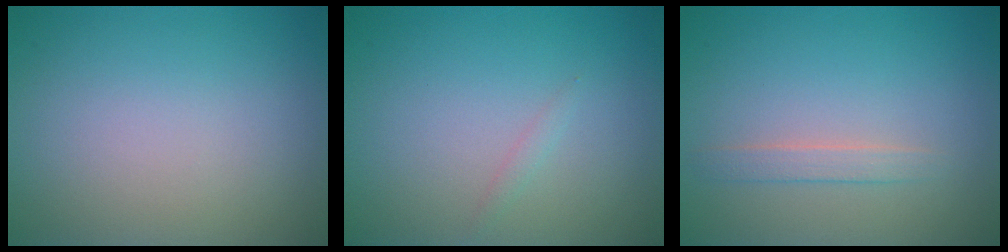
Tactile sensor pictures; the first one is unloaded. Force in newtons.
{"total": 0.6, "press": 0.6, "slide": 0.0}
{"total": 1.3, "press": 1.3, "slide": 0.1}